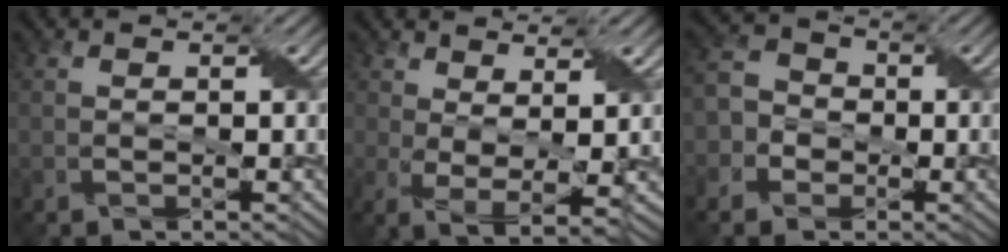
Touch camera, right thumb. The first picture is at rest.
{"total": 5.9, "force": [0.6, 1.8, 5.6], "torque": [-0.120, -0.006, 0.013]}
{"total": 4.2, "force": [-1.5, 3.8, 1.2], "torque": [-0.029, 0.005, -0.047]}